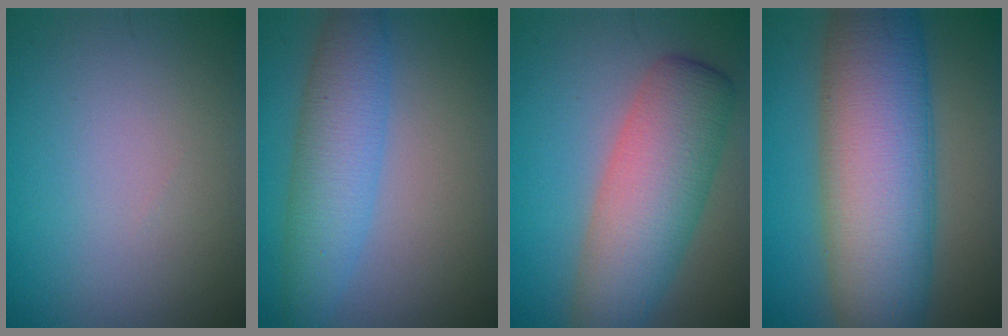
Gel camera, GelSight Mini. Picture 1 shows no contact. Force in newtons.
{"total": 5.0, "press": 5.0, "slide": 0.1}
{"total": 7.5, "press": 7.5, "slide": 0.3}
{"total": 12.6, "press": 12.6, "slide": 0.3}